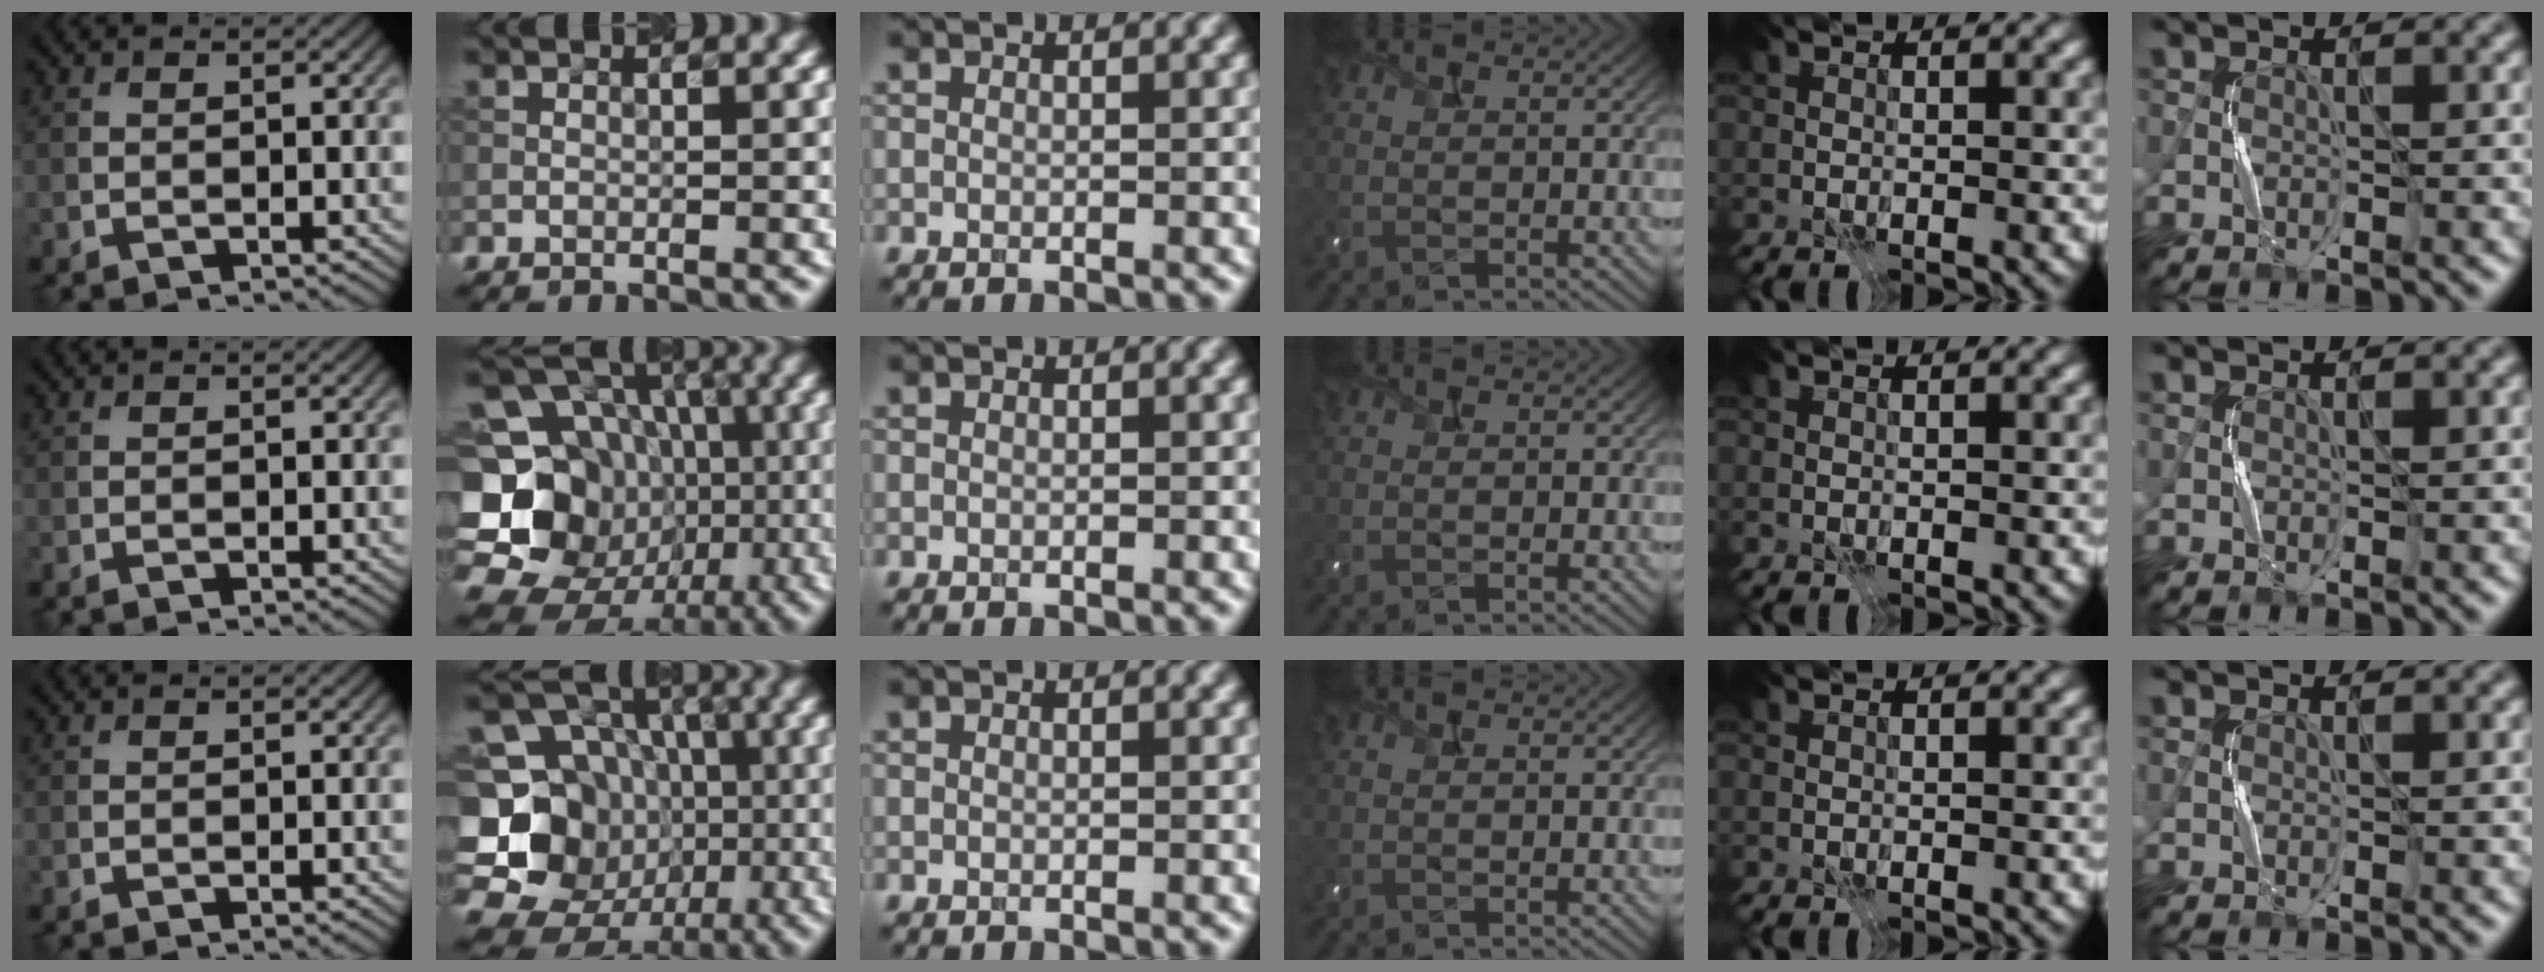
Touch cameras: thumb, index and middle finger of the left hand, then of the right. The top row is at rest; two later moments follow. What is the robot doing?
{"motion": "press", "object": "camera"}